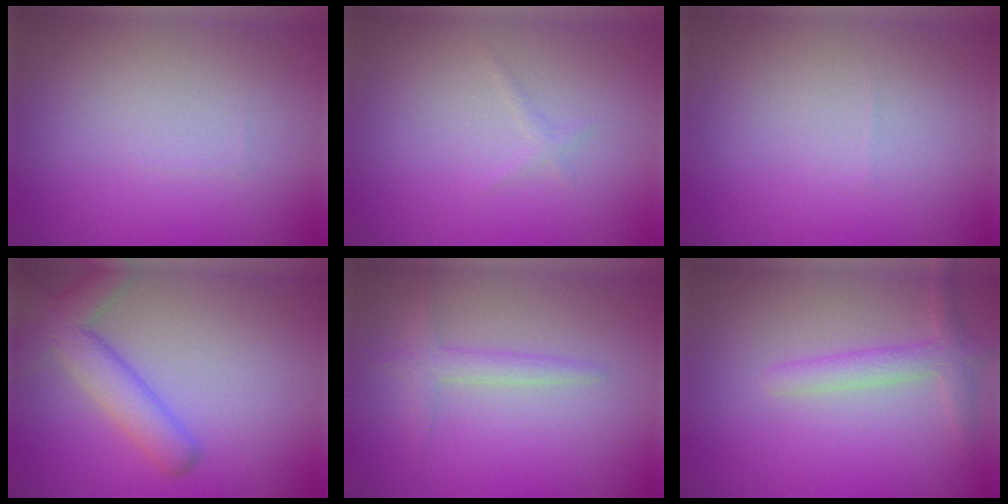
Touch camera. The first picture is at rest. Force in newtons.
{"total": 0.6, "press": 0.6, "slide": 0.1}
{"total": 0.0}
{"total": 4.8, "press": 4.8, "slide": 0.3}
{"total": 1.7, "press": 1.7, "slide": 0.1}
{"total": 2.4, "press": 2.4, "slide": 0.1}